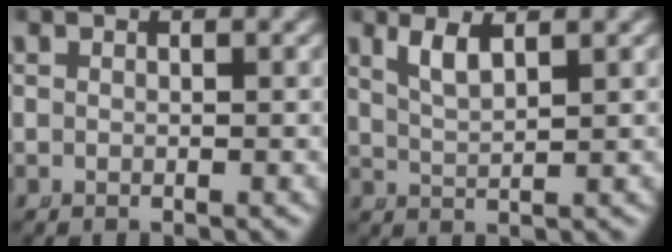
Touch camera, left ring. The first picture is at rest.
{"total": 2.3, "force": [1.3, 0.4, 1.8], "torque": [-0.042, -0.007, 0.035]}